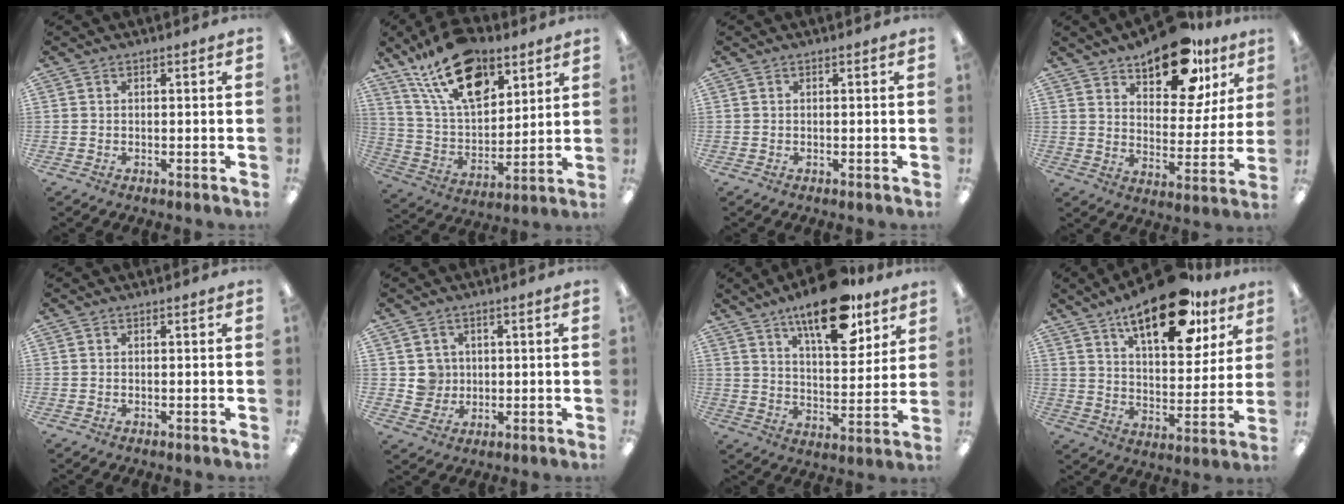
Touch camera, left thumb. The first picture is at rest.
{"total": 20.4, "force": [12.7, 10.6, 12.0], "torque": [-0.219, -0.049, 0.227]}
{"total": 0.0}
{"total": 18.2, "force": [12.8, 8.3, 9.9], "torque": [-0.144, -0.067, 0.217]}
{"total": 0.0}
{"total": 4.5, "force": [1.1, 4.4, 0.2], "torque": [-0.004, 0.003, 0.020]}
{"total": 18.0, "force": [12.4, 7.0, 11.0], "torque": [-0.162, -0.064, 0.205]}
{"total": 20.8, "force": [13.6, 8.7, 13.2], "torque": [-0.196, -0.066, 0.222]}